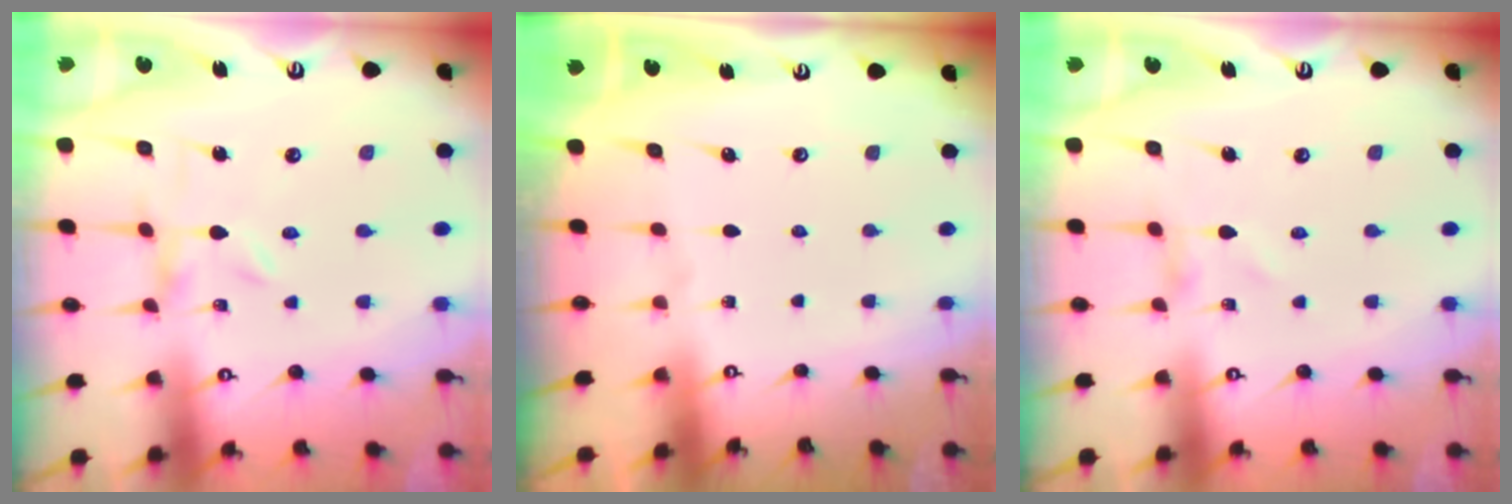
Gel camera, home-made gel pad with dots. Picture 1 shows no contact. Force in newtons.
{"total": 0.0}
{"total": 1.0, "press": 1.0, "slide": 0.0}